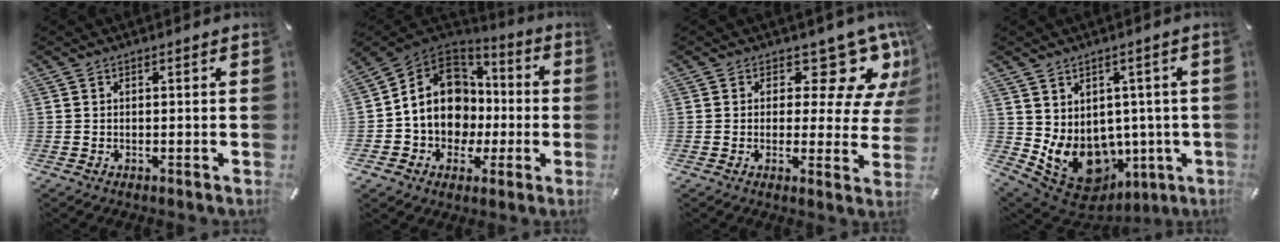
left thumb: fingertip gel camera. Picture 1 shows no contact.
{"total": 14.5, "force": [-0.1, 12.9, 6.7], "torque": [-0.137, 0.008, 0.010]}
{"total": 12.2, "force": [7.7, 5.7, 7.5], "torque": [-0.087, -0.065, 0.130]}
{"total": 11.6, "force": [-2.6, 9.8, 5.6], "torque": [-0.085, -0.018, -0.030]}